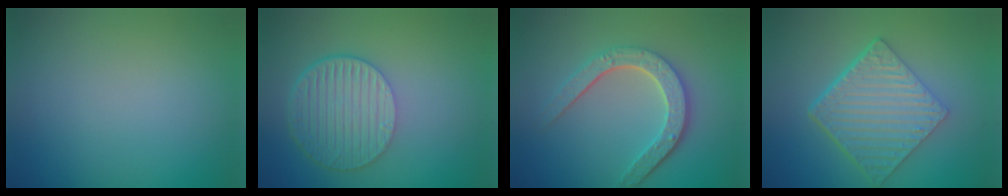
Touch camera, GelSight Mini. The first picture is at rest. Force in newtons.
{"total": 6.5, "press": 4.5, "slide": 4.7}
{"total": 4.8, "press": 3.7, "slide": 3.0}
{"total": 6.7, "press": 4.5, "slide": 4.9}